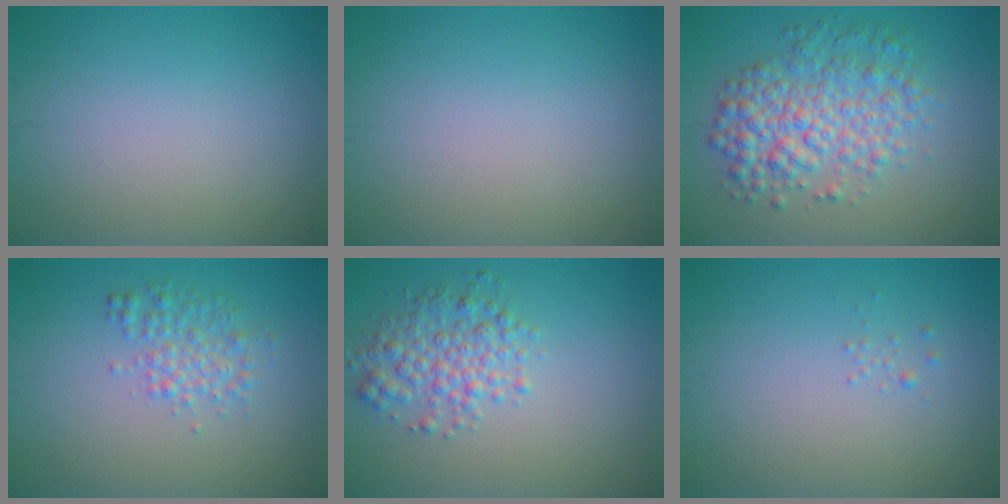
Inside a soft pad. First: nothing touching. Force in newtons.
{"total": 0.0}
{"total": 5.9, "press": 5.9, "slide": 0.1}
{"total": 2.5, "press": 2.5, "slide": 0.0}
{"total": 3.6, "press": 3.6, "slide": 0.0}
{"total": 0.7, "press": 0.7, "slide": 0.1}